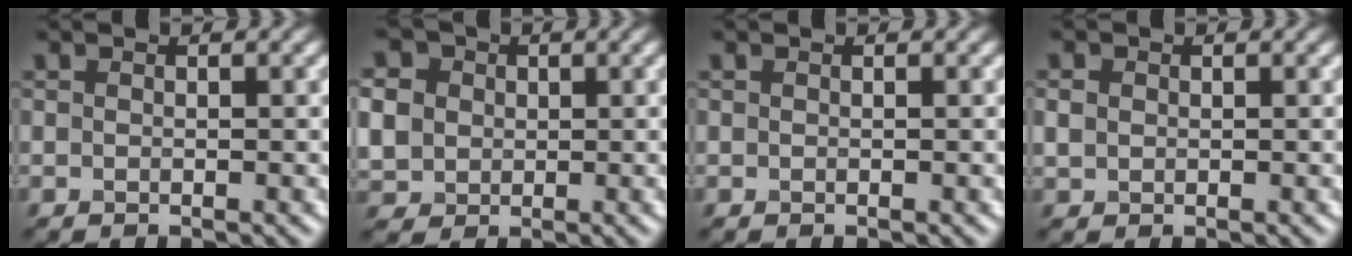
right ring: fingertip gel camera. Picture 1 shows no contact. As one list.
[{"total": 7.8, "force": [1.6, 6.8, 3.6], "torque": [-0.088, 0.022, 0.012]}, {"total": 0.0}, {"total": 1.3, "force": [0.2, 1.1, 0.5], "torque": [-0.010, 0.001, 0.003]}]